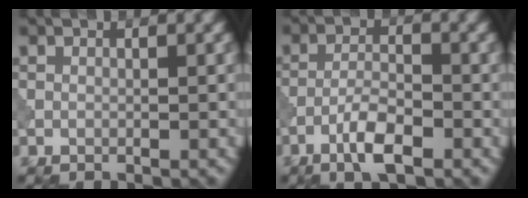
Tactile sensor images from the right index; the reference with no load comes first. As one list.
[{"total": 3.6, "force": [-2.1, 0.8, 2.7], "torque": [-0.059, 0.007, -0.048]}]